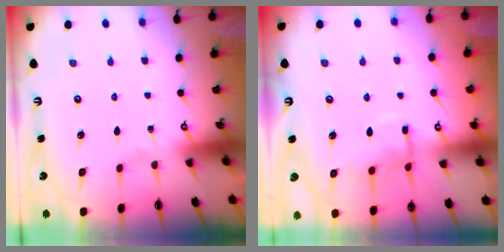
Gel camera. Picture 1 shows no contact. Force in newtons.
{"total": 8.9, "press": 8.9, "slide": 0.5}